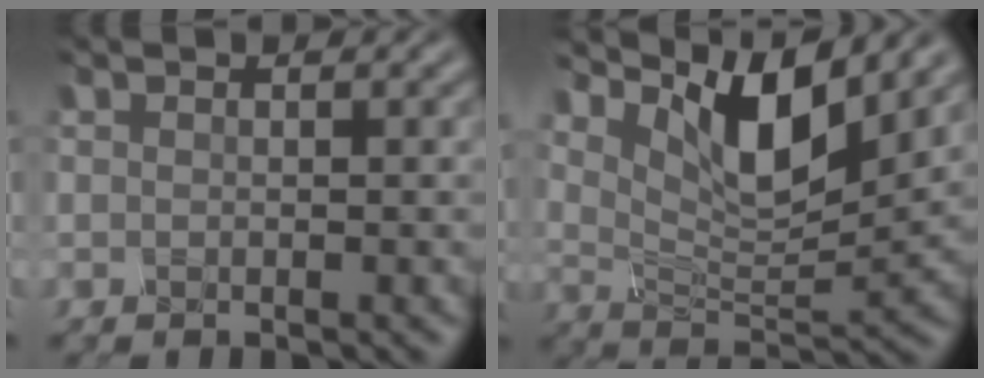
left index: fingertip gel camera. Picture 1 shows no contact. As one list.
[{"total": 8.3, "force": [4.3, 3.0, 6.4], "torque": [-0.113, -0.003, 0.082]}]